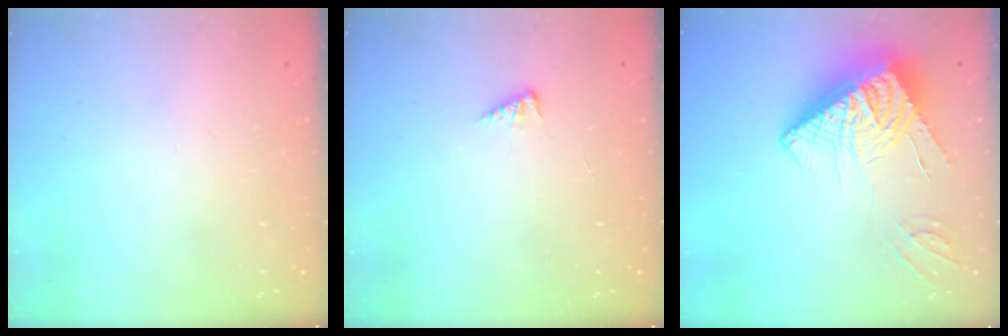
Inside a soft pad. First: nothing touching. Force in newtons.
{"total": 2.9, "press": 2.9, "slide": 0.6}
{"total": 13.5, "press": 13.3, "slide": 2.0}